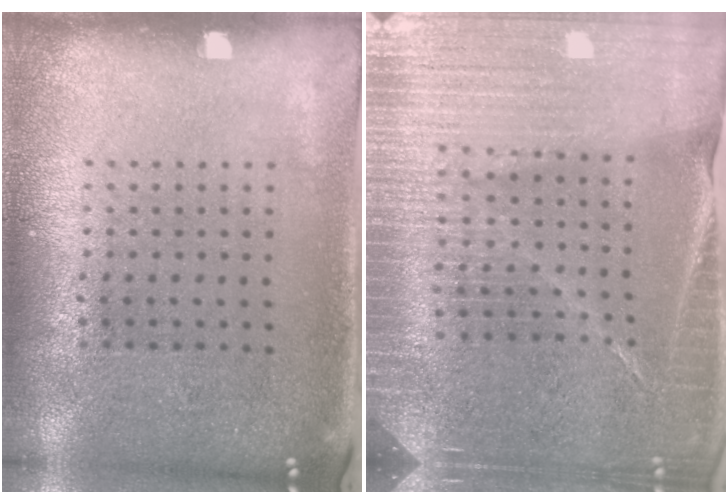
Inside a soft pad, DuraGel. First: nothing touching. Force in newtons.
{"total": 4.5, "press": 4.2, "slide": 1.6}